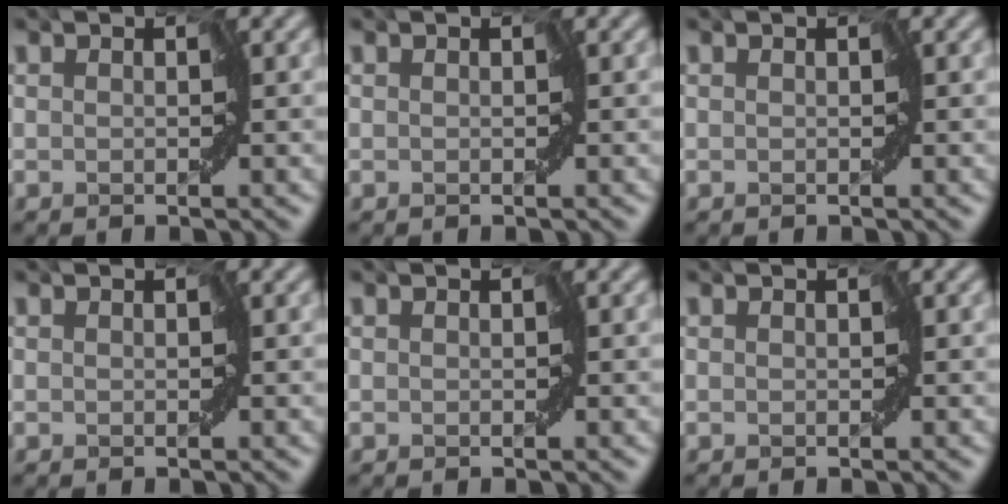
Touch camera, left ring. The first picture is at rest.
{"total": 0.0}
{"total": 0.0}
{"total": 0.0}
{"total": 0.0}
{"total": 0.0}